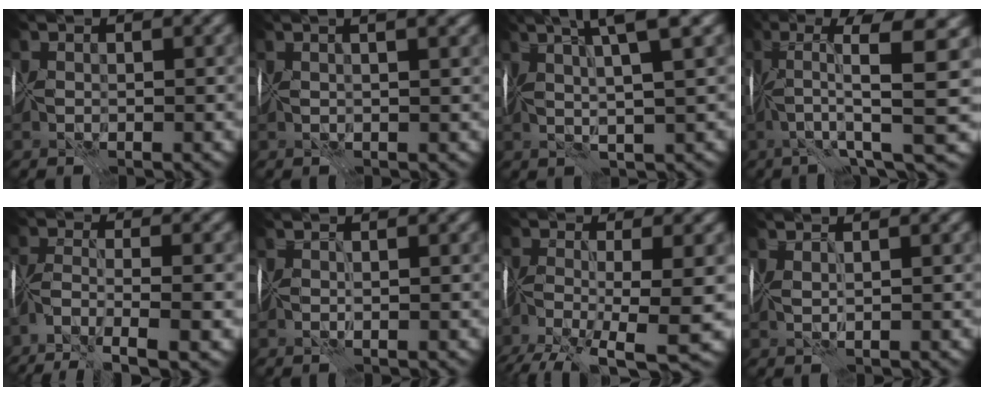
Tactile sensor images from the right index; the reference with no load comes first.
{"total": 6.3, "force": [3.1, 2.6, 4.8], "torque": [-0.020, 0.045, 0.010]}
{"total": 6.6, "force": [3.1, 0.8, 5.8], "torque": [-0.076, 0.017, 0.047]}
{"total": 8.6, "force": [1.2, 0.7, 8.5], "torque": [-0.132, 0.013, 0.024]}
{"total": 7.6, "force": [-5.1, 1.6, 5.4], "torque": [-0.097, -0.006, -0.097]}
{"total": 0.8, "force": [0.2, -0.6, 0.5], "torque": [-0.004, 0.001, 0.002]}
{"total": 9.3, "force": [-5.2, 1.6, 7.6], "torque": [-0.133, -0.024, -0.090]}
{"total": 1.4, "force": [1.0, -0.2, 0.9], "torque": [-0.003, 0.006, 0.006]}